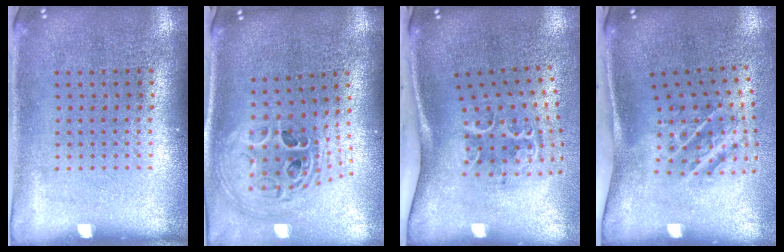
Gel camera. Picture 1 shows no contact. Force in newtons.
{"total": 1.7, "press": 1.5, "slide": 0.9}
{"total": 1.9, "press": 1.4, "slide": 1.3}
{"total": 2.2, "press": 1.3, "slide": 1.8}